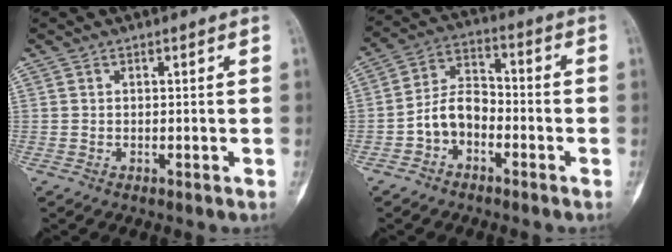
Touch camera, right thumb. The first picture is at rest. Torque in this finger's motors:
{"motor_torque": [0.13, 0.07, 0.37, -0.37, 0.05]}